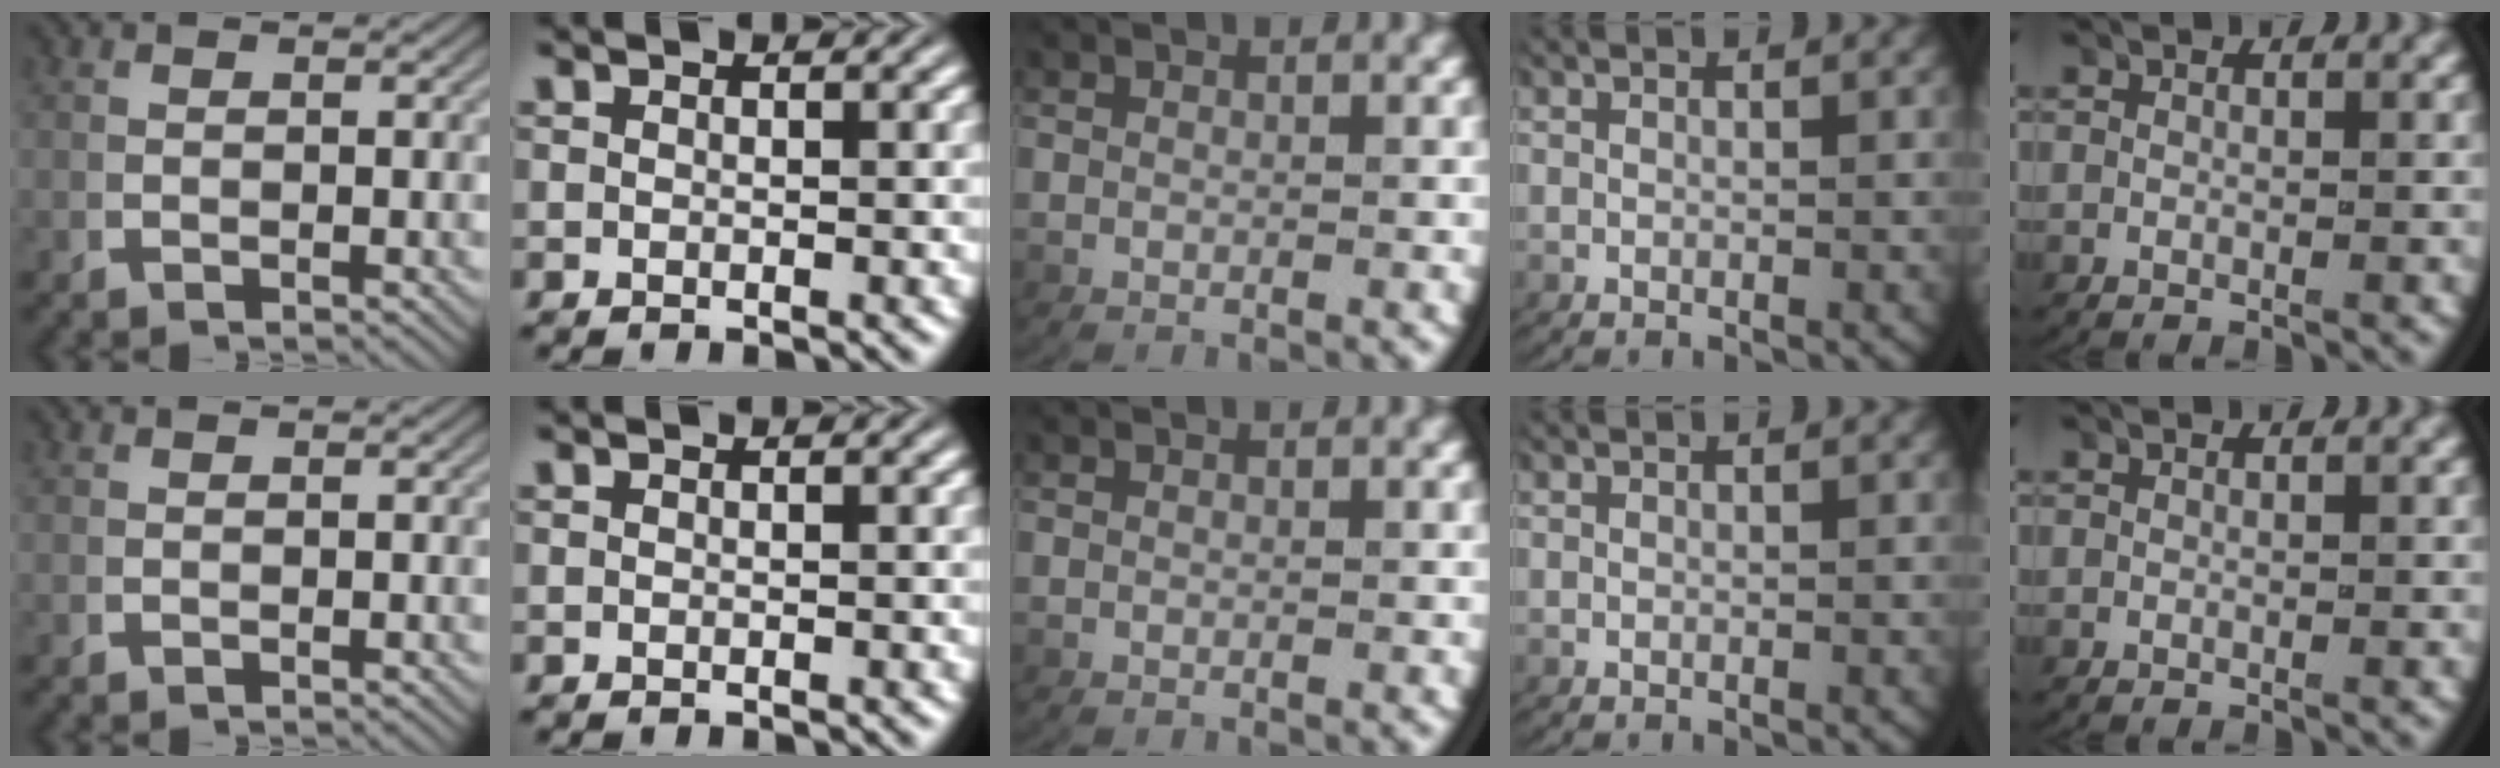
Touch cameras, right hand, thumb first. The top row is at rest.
{}